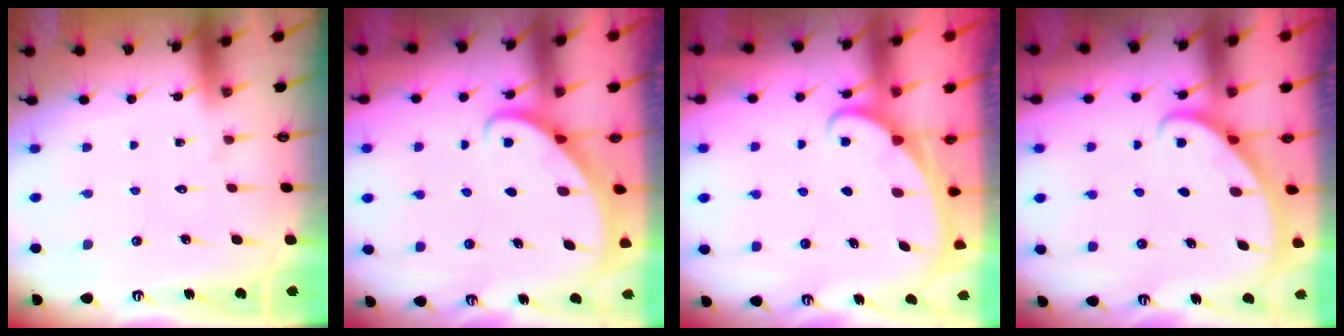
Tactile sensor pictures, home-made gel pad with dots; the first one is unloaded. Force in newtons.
{"total": 2.3, "press": 2.3, "slide": 0.3}
{"total": 2.3, "press": 2.3, "slide": 0.3}
{"total": 2.6, "press": 2.6, "slide": 0.1}